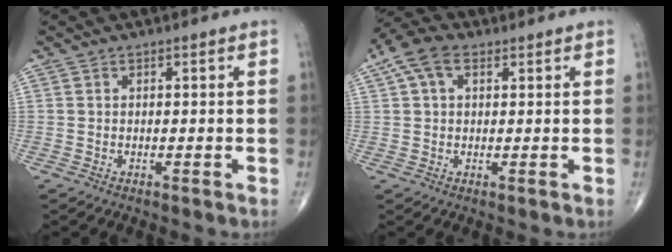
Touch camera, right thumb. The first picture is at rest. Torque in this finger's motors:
{"motor_torque": [0.24, -0.35, 0.78, 0.33, 0.07]}